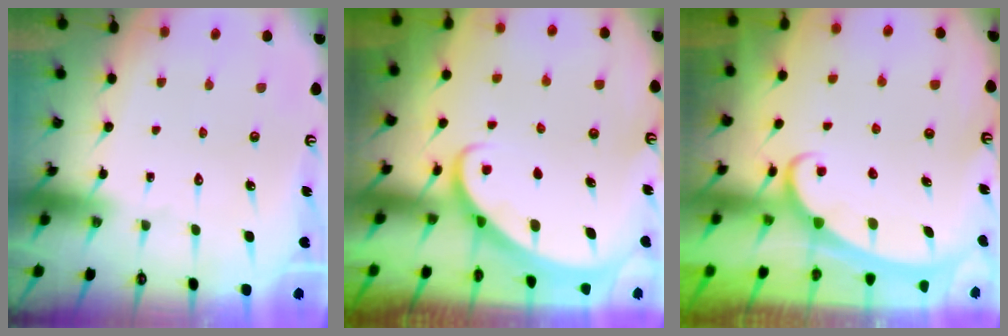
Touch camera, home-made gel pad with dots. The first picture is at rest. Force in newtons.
{"total": 2.4, "press": 2.4, "slide": 0.2}
{"total": 2.4, "press": 2.4, "slide": 0.3}